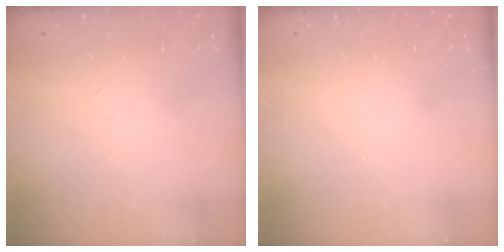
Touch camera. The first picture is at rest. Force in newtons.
{"total": 0.0}